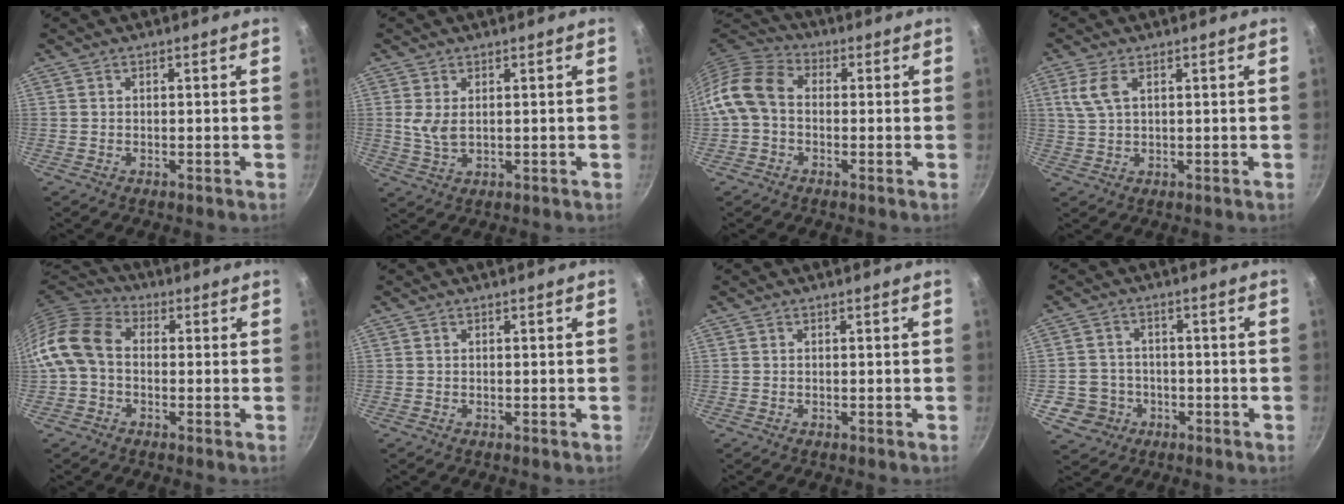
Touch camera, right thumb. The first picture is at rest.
{"total": 3.9, "force": [0.9, 2.1, 3.2], "torque": [-0.062, -0.009, 0.021]}
{"total": 9.3, "force": [-0.7, 7.0, 6.2], "torque": [-0.110, 0.030, -0.035]}
{"total": 4.7, "force": [1.8, 2.2, 3.7], "torque": [-0.081, 0.001, 0.038]}
{"total": 10.7, "force": [-0.8, 7.9, 7.2], "torque": [-0.126, 0.032, -0.037]}
{"total": 0.0}
{"total": 0.0}
{"total": 6.5, "force": [-2.2, 6.0, 1.2], "torque": [-0.001, 0.026, -0.031]}